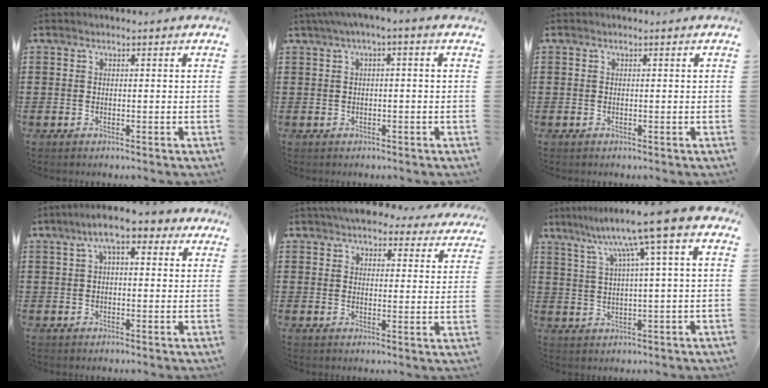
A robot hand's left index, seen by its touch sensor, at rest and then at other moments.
{"total": 1.9, "force": [-0.9, 0.3, 1.7], "torque": [-0.034, -0.001, -0.022]}
{"total": 0.0}
{"total": 7.0, "force": [3.7, 2.2, 5.6], "torque": [-0.108, 0.007, 0.061]}
{"total": 5.9, "force": [5.4, 1.4, 1.7], "torque": [-0.044, -0.015, 0.099]}
{"total": 9.0, "force": [4.2, -0.2, 8.0], "torque": [-0.164, -0.017, 0.063]}